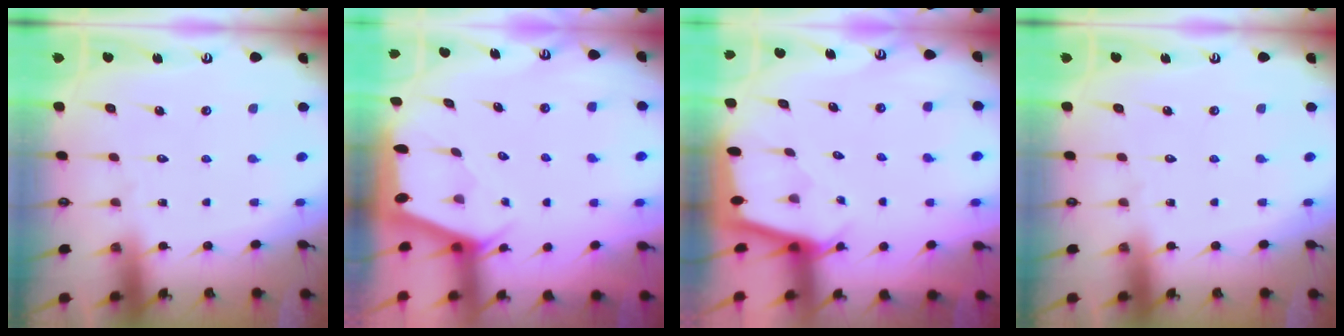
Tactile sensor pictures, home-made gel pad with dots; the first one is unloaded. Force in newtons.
{"total": 1.9, "press": 1.8, "slide": 0.3}
{"total": 2.1, "press": 2.1, "slide": 0.1}
{"total": 0.0}